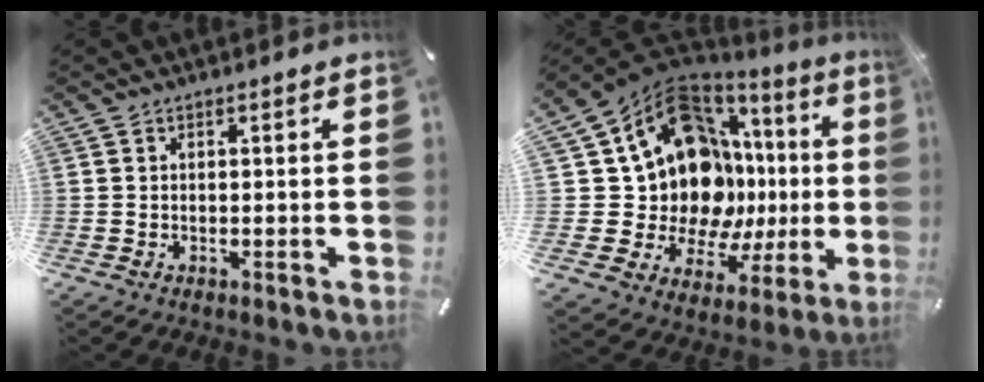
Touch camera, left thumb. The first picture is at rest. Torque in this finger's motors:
{"motor_torque": [1.67, 3.34, 1.62, -1.15, 0.19]}